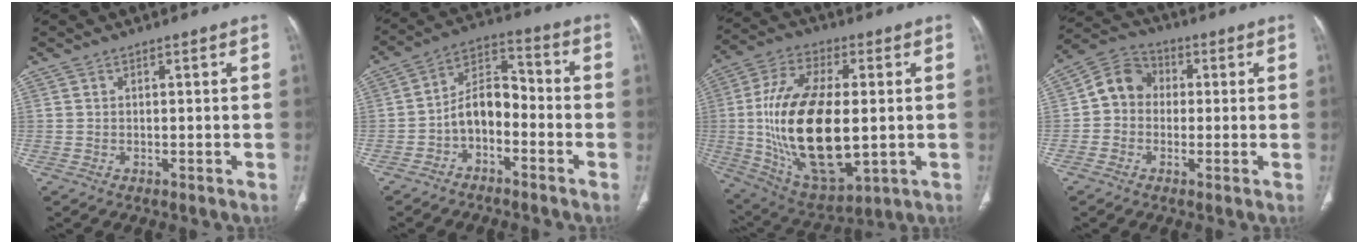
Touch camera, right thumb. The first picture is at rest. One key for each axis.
{"total": 8.5, "fx": -3.3, "fy": 5.3, "fz": 5.8, "tx": -0.085, "ty": 0.058, "tz": -0.070}
{"total": 24.9, "fx": -0.8, "fy": 12.1, "fz": 21.7, "tx": -0.416, "ty": -0.010, "tz": 0.002}
{"total": 7.7, "fx": -0.2, "fy": 6.8, "fz": 3.6, "tx": -0.043, "ty": 0.028, "tz": -0.020}